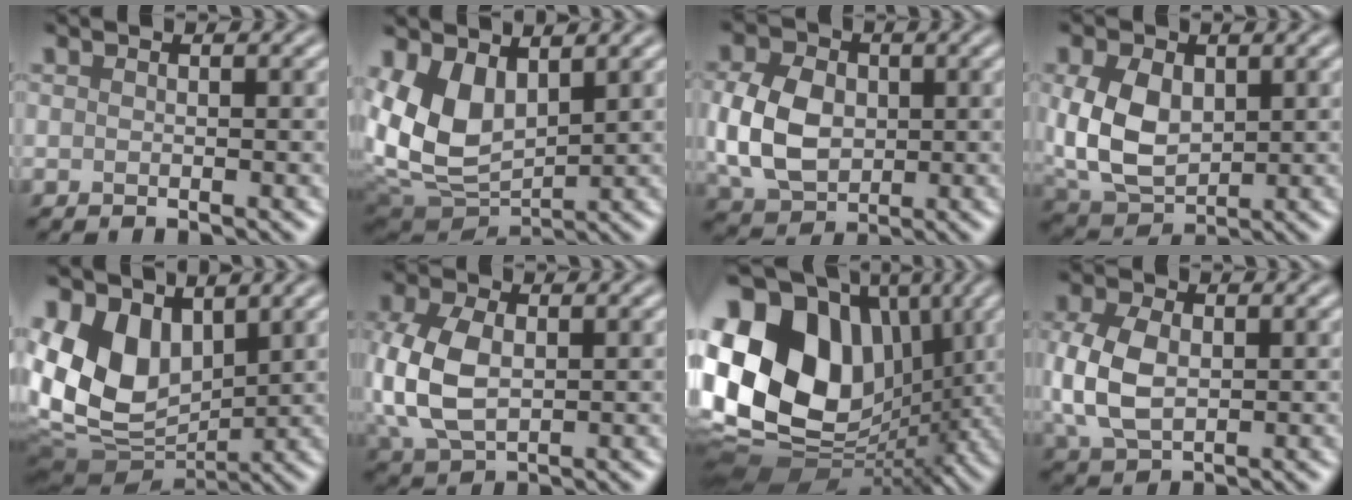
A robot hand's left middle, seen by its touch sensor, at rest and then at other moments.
{"total": 7.4, "force": [2.3, 4.6, 5.3], "torque": [-0.120, -0.017, 0.045]}
{"total": 7.0, "force": [0.1, 5.1, 4.9], "torque": [-0.113, 0.004, -0.002]}
{"total": 7.3, "force": [0.7, 4.9, 5.4], "torque": [-0.136, 0.000, 0.019]}
{"total": 9.4, "force": [2.2, 6.2, 6.8], "torque": [-0.150, -0.005, 0.039]}
{"total": 7.5, "force": [0.1, 4.9, 5.7], "torque": [-0.161, 0.000, 0.010]}
{"total": 18.9, "force": [2.0, 13.9, 12.7], "torque": [-0.260, 0.016, 0.049]}
{"total": 6.2, "force": [0.2, 4.1, 4.7], "torque": [-0.121, 0.004, 0.007]}